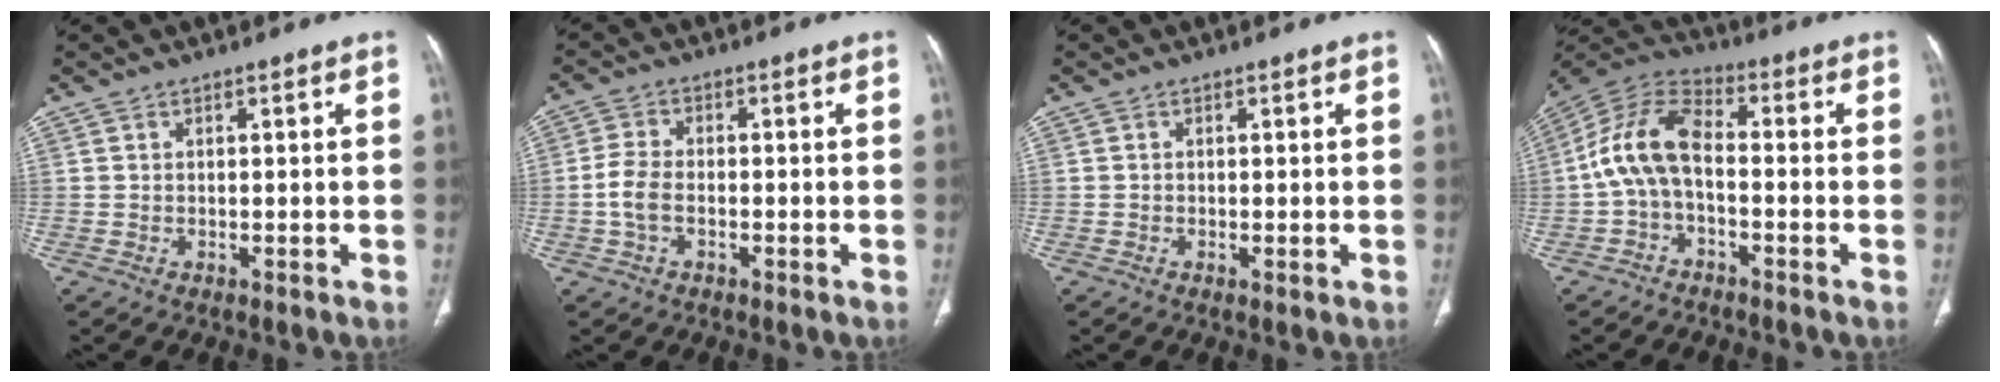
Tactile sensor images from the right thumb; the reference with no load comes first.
{"total": 4.7, "force": [-1.1, 2.8, 3.6], "torque": [-0.080, 0.016, -0.025]}
{"total": 0.5, "force": [-0.1, 0.1, 0.5], "torque": [-0.011, -0.002, -0.002]}
{"total": 10.7, "force": [-1.4, 5.9, 8.9], "torque": [-0.173, 0.039, -0.039]}